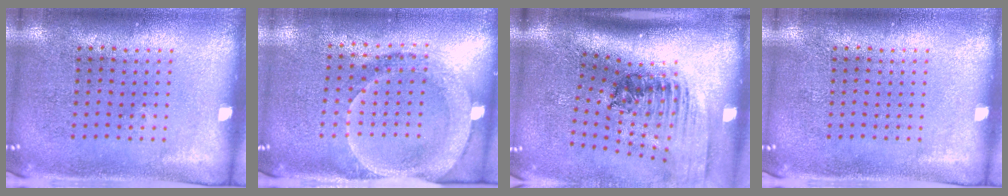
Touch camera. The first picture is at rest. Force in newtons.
{"total": 1.8, "press": 1.6, "slide": 0.8}
{"total": 2.4, "press": 1.7, "slide": 1.7}
{"total": 0.0}